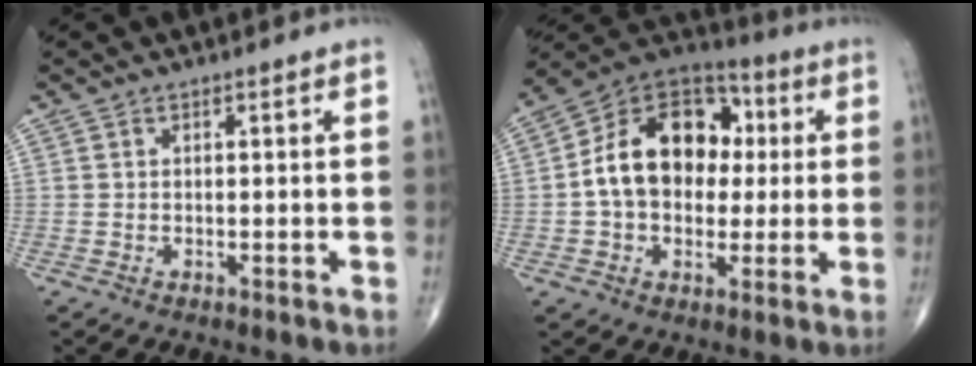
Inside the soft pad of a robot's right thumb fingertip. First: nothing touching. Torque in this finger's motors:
{"motor_torque": [1.84, 2.25, 1.69, 0.25, 0.13]}